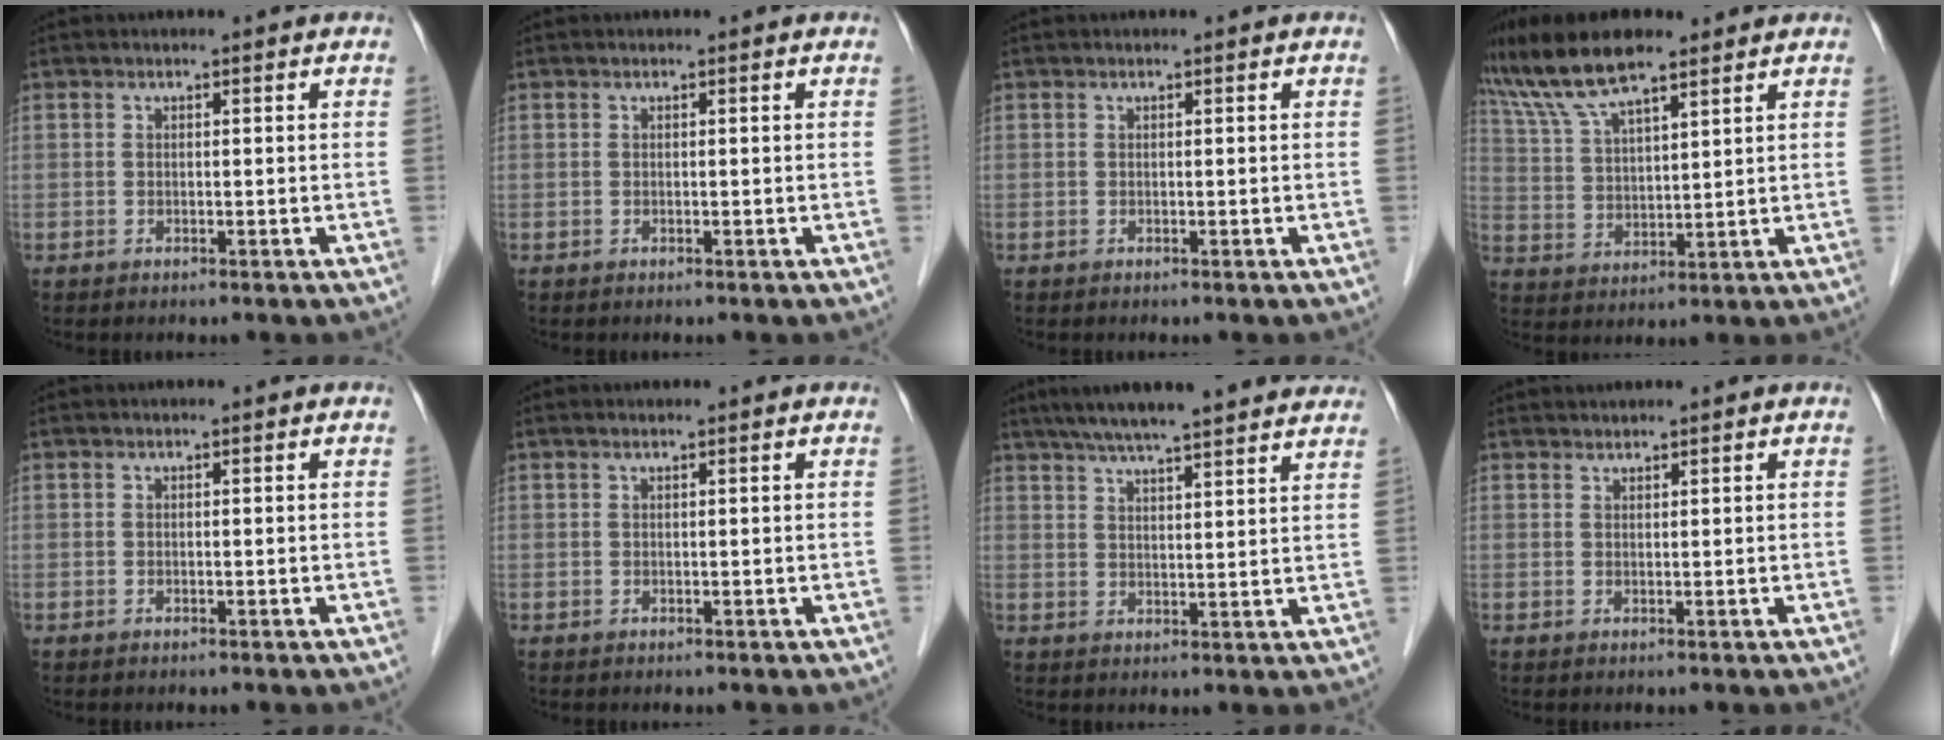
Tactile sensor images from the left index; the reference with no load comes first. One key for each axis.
{"total": 0.0}
{"total": 0.0}
{"total": 11.0, "fx": 8.7, "fy": 2.2, "fz": 6.4, "tx": -0.139, "ty": 0.021, "tz": 0.167}
{"total": 0.0}
{"total": 0.0}
{"total": 19.0, "fx": 16.3, "fy": 1.4, "fz": 9.7, "tx": -0.153, "ty": 0.037, "tz": 0.215}
{"total": 0.7, "fx": 0.7, "fy": 0.0, "fz": -0.2, "tx": -0.002, "ty": 0.006, "tz": 0.015}